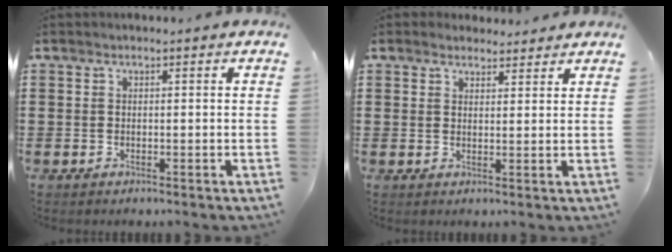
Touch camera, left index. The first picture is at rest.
{"total": 2.6, "force": [2.4, 0.9, 0.2], "torque": [-0.001, -0.002, 0.046]}